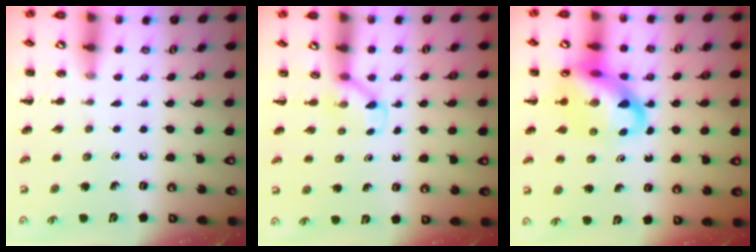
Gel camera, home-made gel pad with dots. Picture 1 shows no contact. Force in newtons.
{"total": 2.6, "press": 2.4, "slide": 0.9}
{"total": 15.2, "press": 14.7, "slide": 3.9}